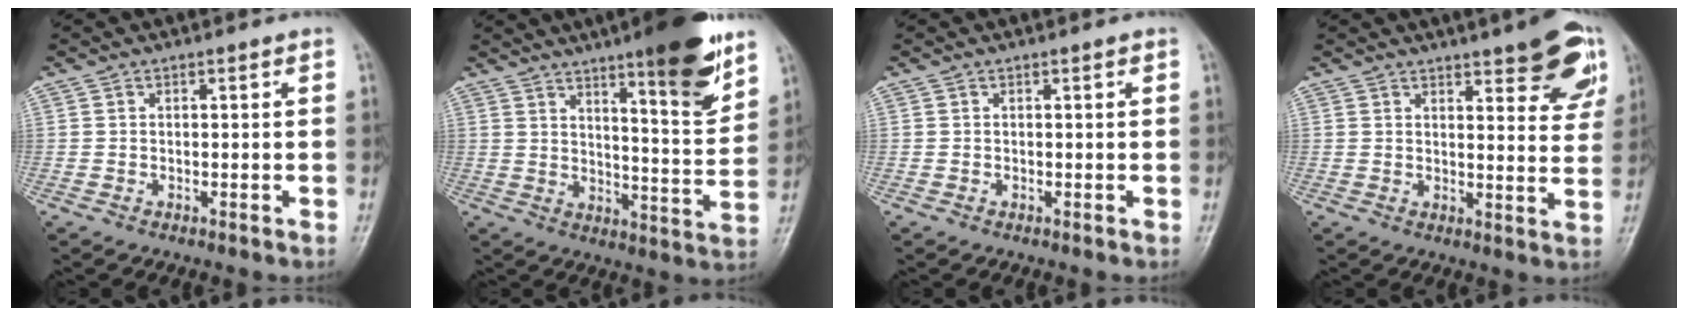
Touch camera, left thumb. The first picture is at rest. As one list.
[{"total": 15.3, "force": [9.7, 2.5, 11.5], "torque": [-0.142, -0.062, 0.145]}, {"total": 0.0}, {"total": 12.0, "force": [7.2, 3.7, 8.8], "torque": [-0.076, -0.035, 0.086]}]